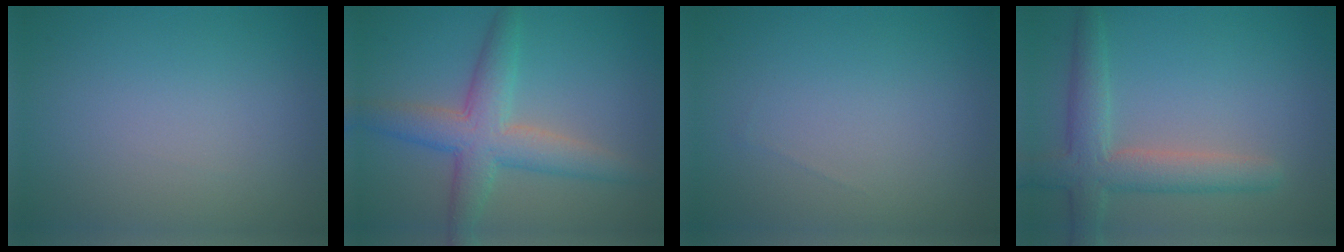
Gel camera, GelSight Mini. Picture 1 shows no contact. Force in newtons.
{"total": 5.5, "press": 5.5, "slide": 0.4}
{"total": 0.0}
{"total": 4.7, "press": 4.7, "slide": 0.6}